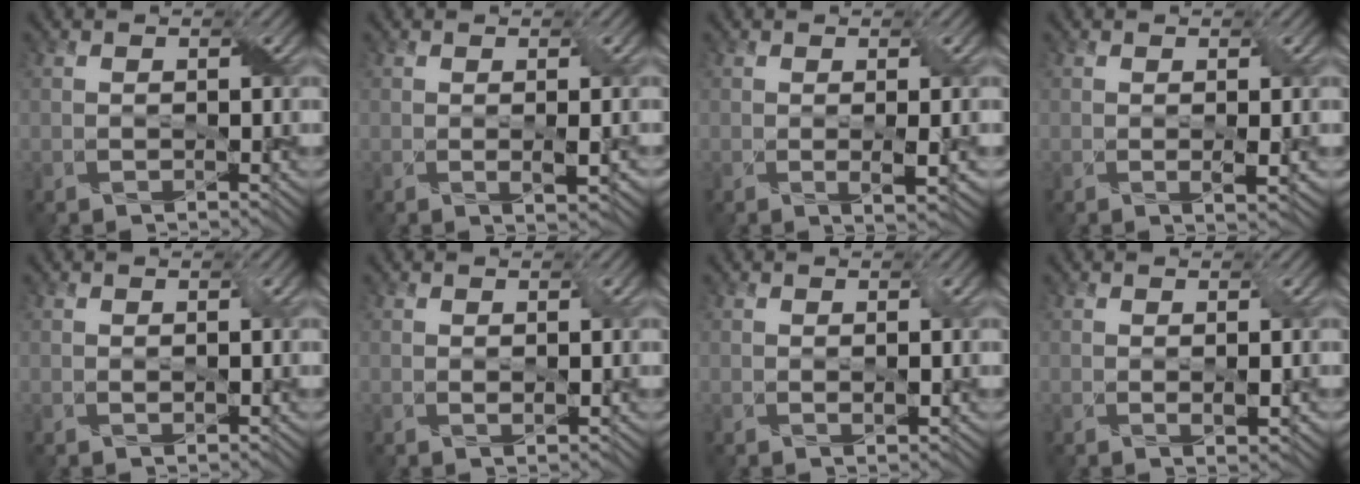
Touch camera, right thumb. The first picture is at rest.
{"total": 1.7, "force": [0.1, 0.1, 1.7], "torque": [-0.034, -0.001, 0.003]}
{"total": 2.1, "force": [0.1, 0.2, 2.1], "torque": [-0.043, 0.000, 0.005]}
{"total": 1.7, "force": [0.1, 0.2, 1.7], "torque": [-0.033, -0.003, 0.004]}
{"total": 0.8, "force": [0.1, 0.1, 0.8], "torque": [-0.015, -0.001, 0.003]}
{"total": 1.1, "force": [0.3, 0.3, 1.0], "torque": [-0.020, -0.002, 0.007]}
{"total": 1.1, "force": [0.2, 0.1, 1.1], "torque": [-0.021, 0.000, 0.004]}
{"total": 1.5, "force": [0.2, 0.2, 1.5], "torque": [-0.029, -0.003, 0.006]}